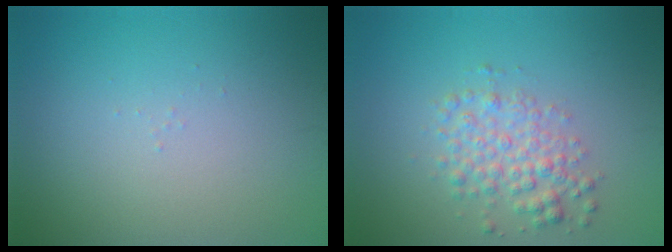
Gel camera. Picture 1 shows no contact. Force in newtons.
{"total": 3.1, "press": 3.1, "slide": 0.1}